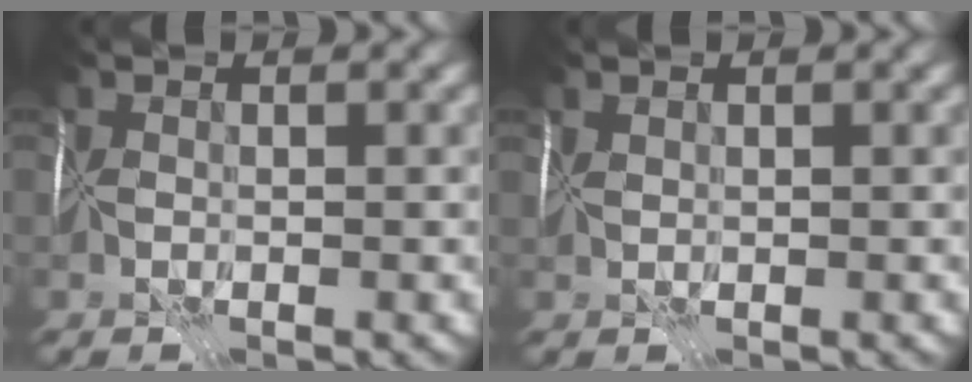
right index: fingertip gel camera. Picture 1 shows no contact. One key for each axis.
{"total": 0.7, "fx": 0.6, "fy": 0.2, "fz": 0.2, "tx": -0.010, "ty": 0.007, "tz": 0.013}